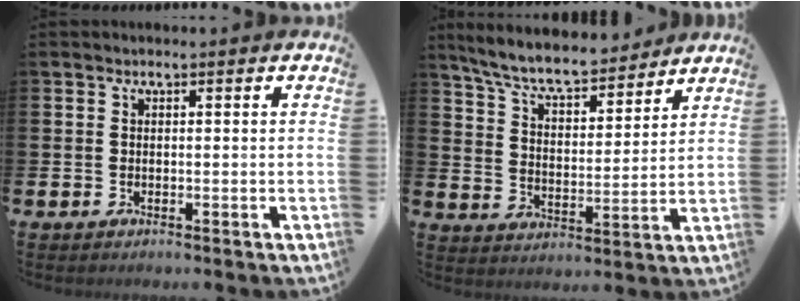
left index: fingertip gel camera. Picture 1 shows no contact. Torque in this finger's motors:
{"motor_torque": [0.37, -0.64, 0.90, 0.21]}